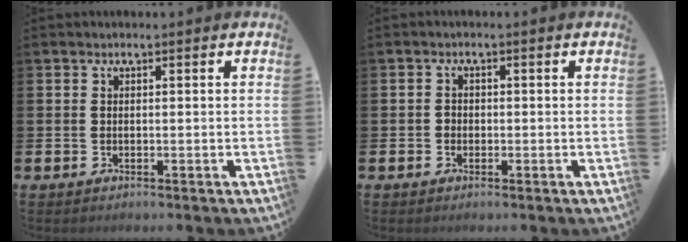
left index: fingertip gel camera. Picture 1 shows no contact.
{"total": 1.1, "force": [-0.4, 1.0, 0.2], "torque": [-0.001, 0.003, -0.011]}